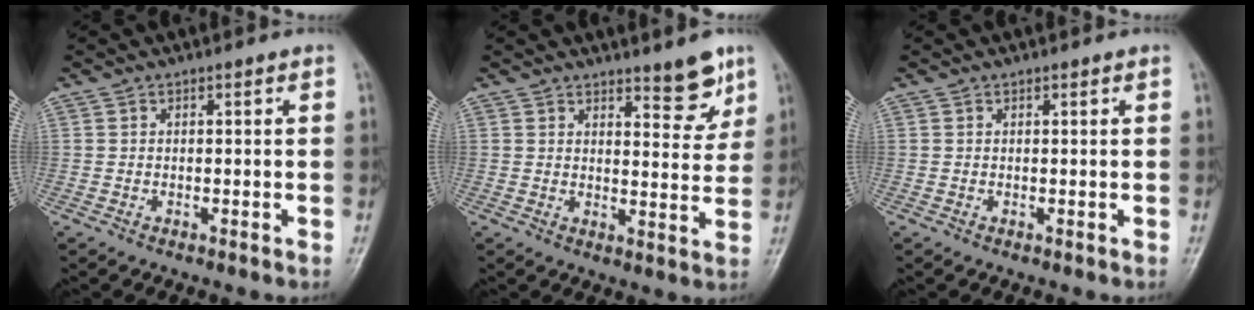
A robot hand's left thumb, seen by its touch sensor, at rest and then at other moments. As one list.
[{"total": 6.2, "force": [4.7, 1.7, 3.6], "torque": [-0.023, -0.039, 0.064]}, {"total": 0.0}]